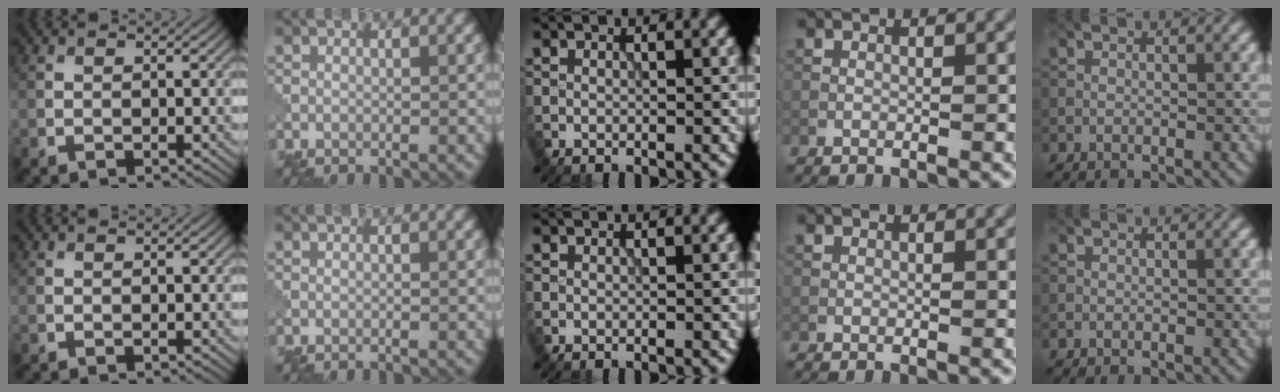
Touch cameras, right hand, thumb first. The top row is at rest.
{}